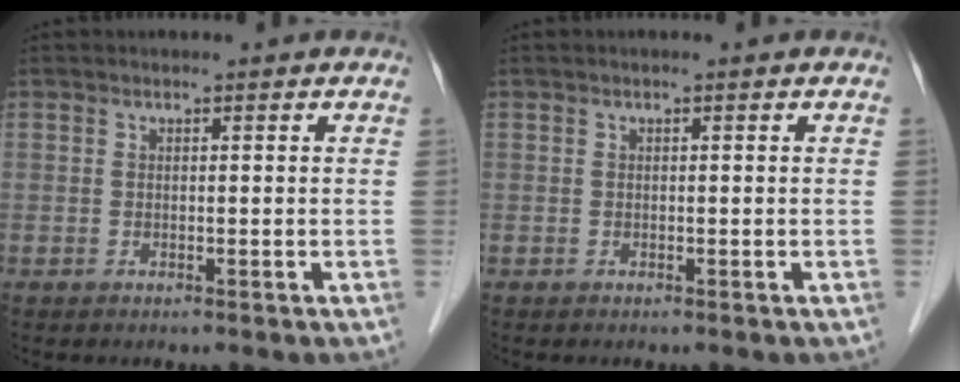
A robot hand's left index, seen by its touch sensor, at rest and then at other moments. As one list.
[{"total": 0.0}]